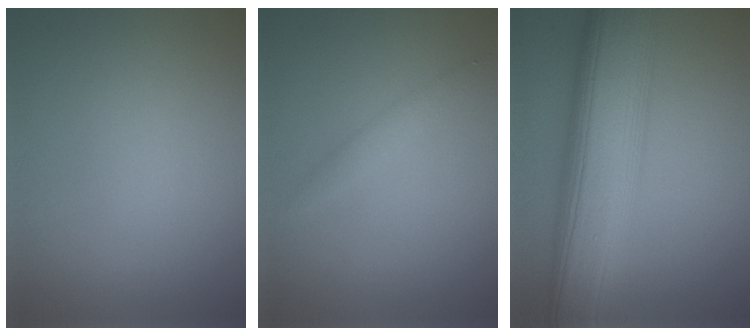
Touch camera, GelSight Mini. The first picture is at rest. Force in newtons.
{"total": 1.3, "press": 1.3, "slide": 0.1}
{"total": 12.5, "press": 12.5, "slide": 0.0}